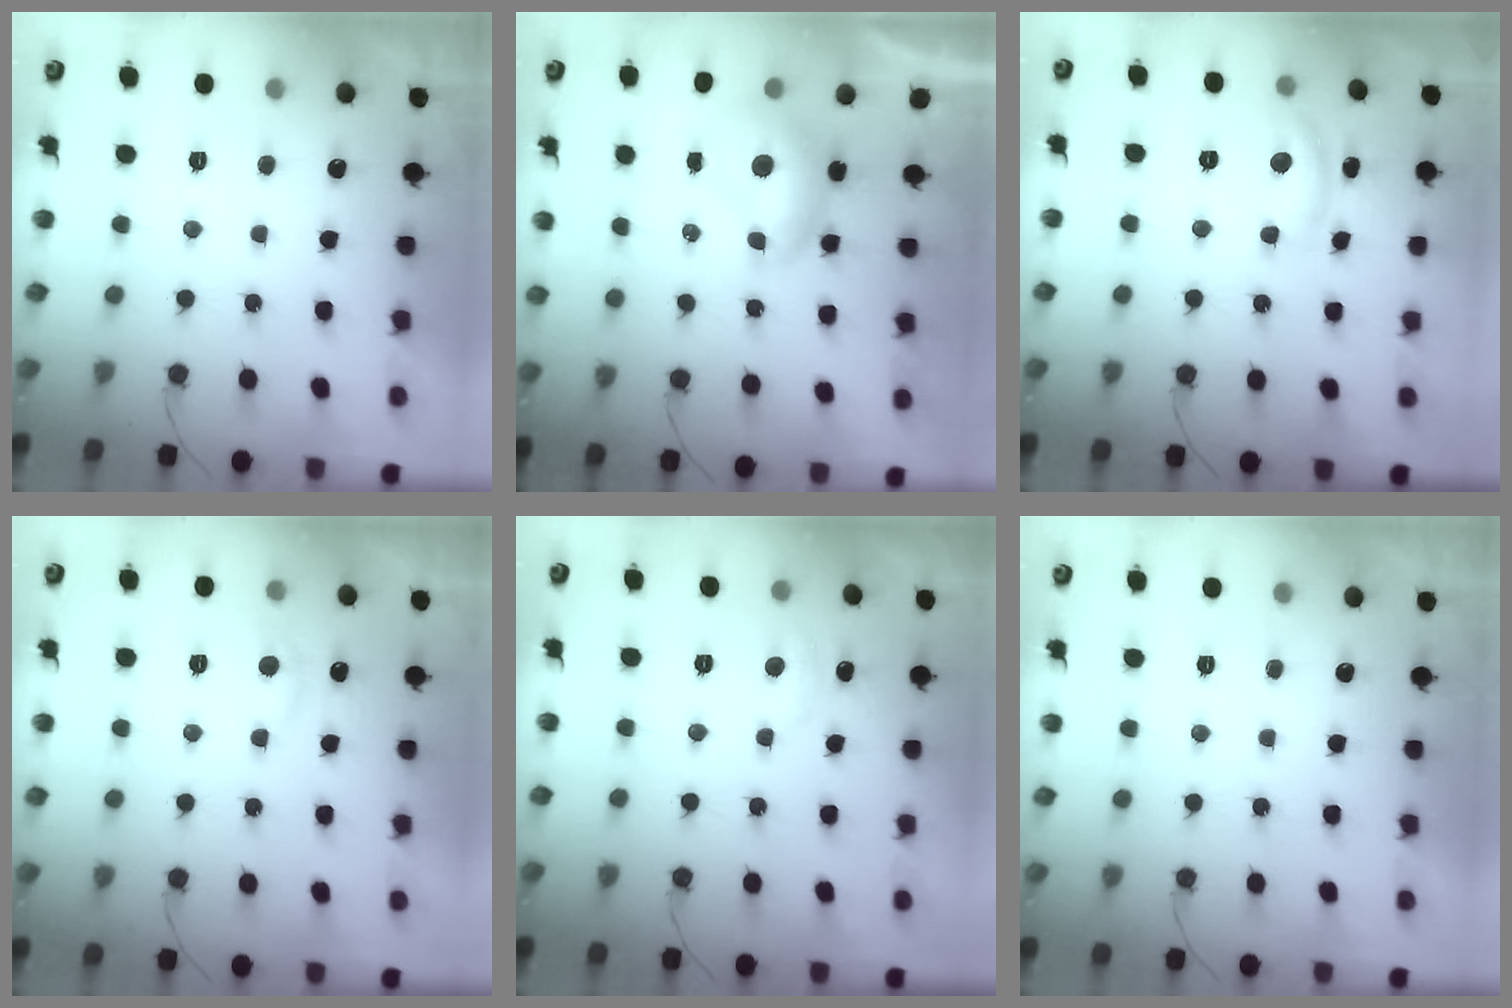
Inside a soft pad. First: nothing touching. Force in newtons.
{"total": 7.2, "press": 7.1, "slide": 0.9}
{"total": 10.7, "press": 10.7, "slide": 0.6}
{"total": 5.6, "press": 5.5, "slide": 0.6}
{"total": 4.4, "press": 4.3, "slide": 0.6}
{"total": 0.0}